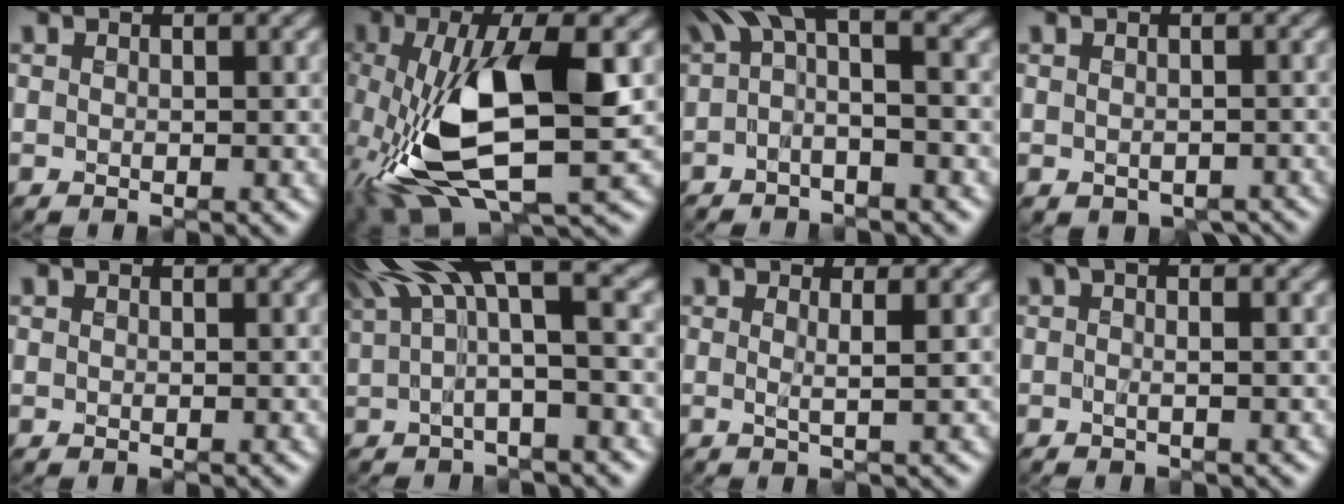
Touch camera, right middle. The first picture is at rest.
{"total": 10.5, "force": [-2.0, 3.8, 9.6], "torque": [-0.204, -0.007, -0.039]}
{"total": 6.1, "force": [1.7, 1.9, 5.6], "torque": [-0.099, 0.026, 0.019]}
{"total": 2.0, "force": [-0.7, 1.3, 1.4], "torque": [-0.018, -0.008, -0.005]}
{"total": 0.0}
{"total": 9.7, "force": [4.5, 2.4, 8.2], "torque": [-0.147, 0.027, 0.074]}
{"total": 1.1, "force": [0.1, -0.1, 1.1], "torque": [-0.016, -0.002, -0.007]}
{"total": 2.7, "force": [1.0, 0.9, 2.3], "torque": [-0.027, 0.017, -0.005]}